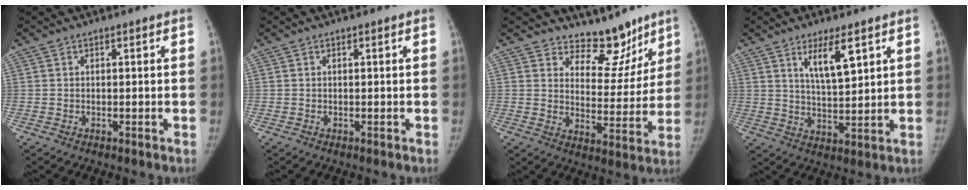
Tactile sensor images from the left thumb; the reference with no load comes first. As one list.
[{"total": 0.0}, {"total": 10.9, "force": [9.0, 5.6, 2.4], "torque": [0.019, -0.074, 0.131]}, {"total": 7.7, "force": [4.2, 2.2, 6.1], "torque": [-0.096, -0.033, 0.079]}]